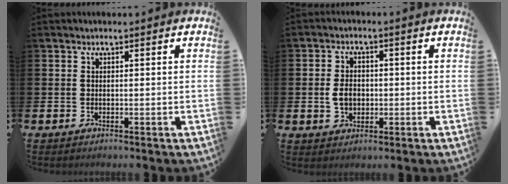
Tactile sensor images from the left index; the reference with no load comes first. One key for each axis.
{"total": 4.0, "fx": -0.3, "fy": 2.9, "fz": 2.7, "tx": -0.037, "ty": 0.005, "tz": -0.012}